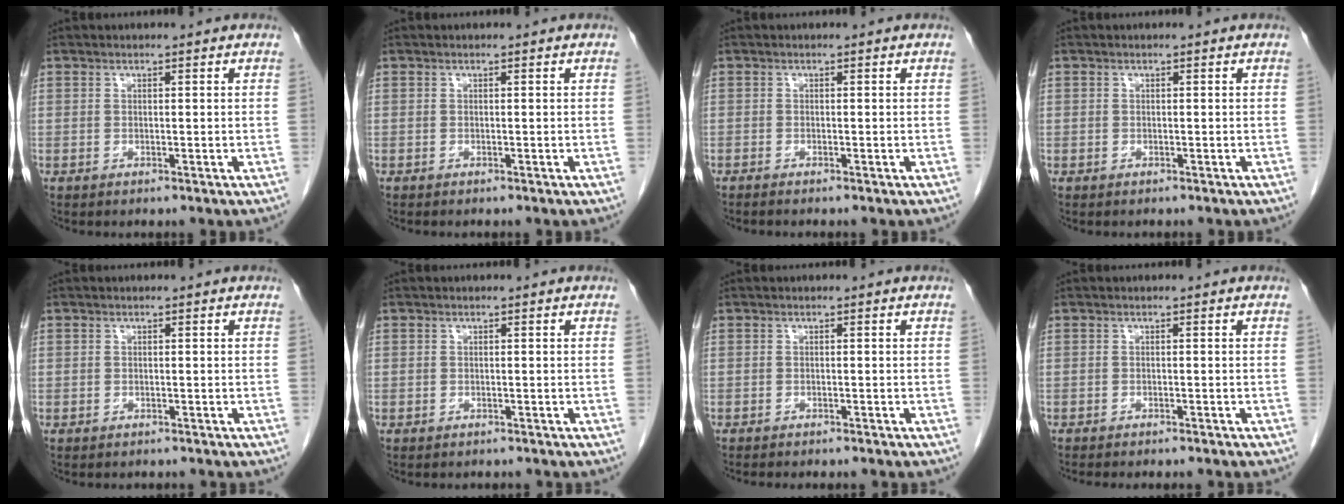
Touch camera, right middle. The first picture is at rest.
{"total": 0.9, "force": [-0.7, 0.2, 0.4], "torque": [-0.007, -0.002, -0.006]}
{"total": 1.5, "force": [-1.3, -0.1, 0.7], "torque": [-0.008, 0.000, -0.018]}
{"total": 0.7, "force": [-0.4, 0.6, -0.1], "torque": [-0.001, 0.007, -0.008]}
{"total": 2.3, "force": [-2.0, 1.2, 0.1], "torque": [-0.005, 0.001, -0.031]}
{"total": 2.6, "force": [-2.3, 1.2, 0.2], "torque": [-0.005, 0.001, -0.034]}
{"total": 7.3, "force": [-6.6, 1.1, 3.1], "torque": [-0.027, -0.009, -0.077]}
{"total": 8.6, "force": [-7.7, 1.4, 3.6], "torque": [-0.035, -0.011, -0.090]}